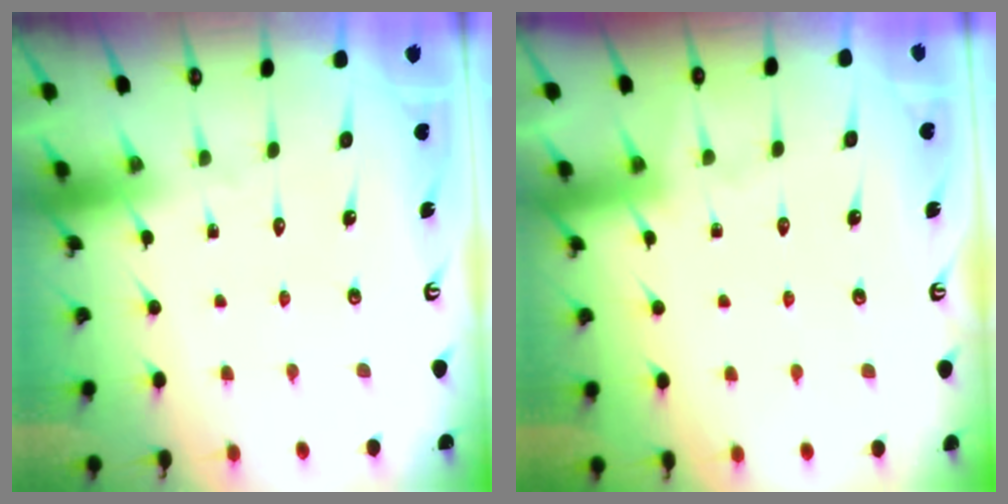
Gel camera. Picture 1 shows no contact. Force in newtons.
{"total": 2.5, "press": 2.5, "slide": 0.4}